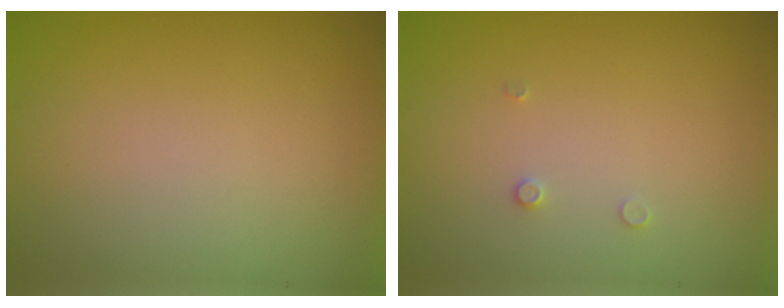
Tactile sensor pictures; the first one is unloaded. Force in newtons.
{"total": 0.6, "press": 0.6, "slide": 0.2}